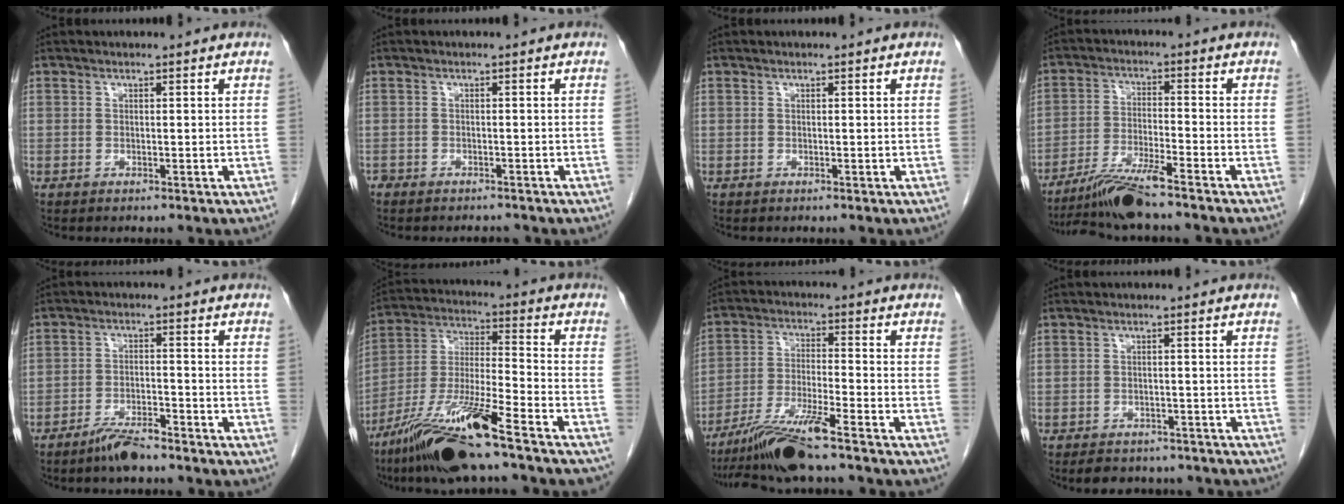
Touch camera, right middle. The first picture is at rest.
{"total": 2.4, "force": [-2.3, 0.8, 0.2], "torque": [-0.003, -0.005, -0.036]}
{"total": 0.0}
{"total": 8.0, "force": [-6.7, -0.5, 4.4], "torque": [-0.085, -0.025, -0.125]}
{"total": 4.8, "force": [-4.1, 0.8, 2.5], "torque": [-0.050, -0.004, -0.077]}
{"total": 19.6, "force": [-14.4, 1.4, 13.2], "torque": [-0.244, -0.028, -0.259]}
{"total": 10.0, "force": [-8.1, -0.6, 5.9], "torque": [-0.114, -0.023, -0.149]}
{"total": 9.0, "force": [-7.9, 3.5, 2.6], "torque": [-0.039, 0.004, -0.086]}